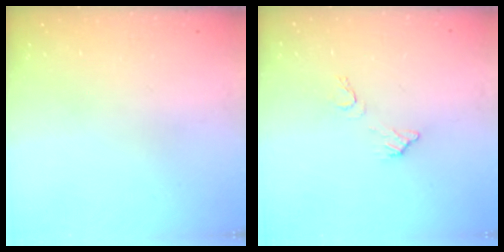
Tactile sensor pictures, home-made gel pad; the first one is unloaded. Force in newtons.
{"total": 5.8, "press": 5.8, "slide": 0.4}